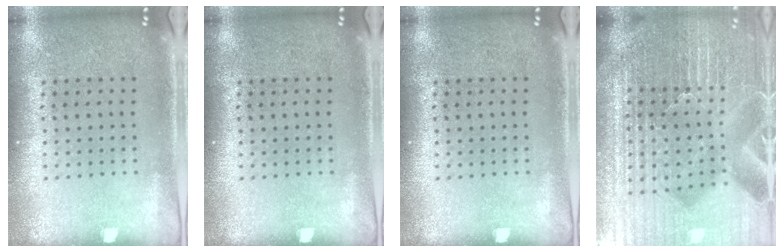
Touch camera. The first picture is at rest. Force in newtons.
{"total": 0.0}
{"total": 0.0}
{"total": 6.5, "press": 5.8, "slide": 3.0}